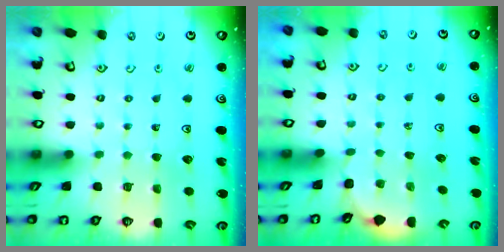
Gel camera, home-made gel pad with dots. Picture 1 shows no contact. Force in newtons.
{"total": 0.9, "press": 0.9, "slide": 0.1}